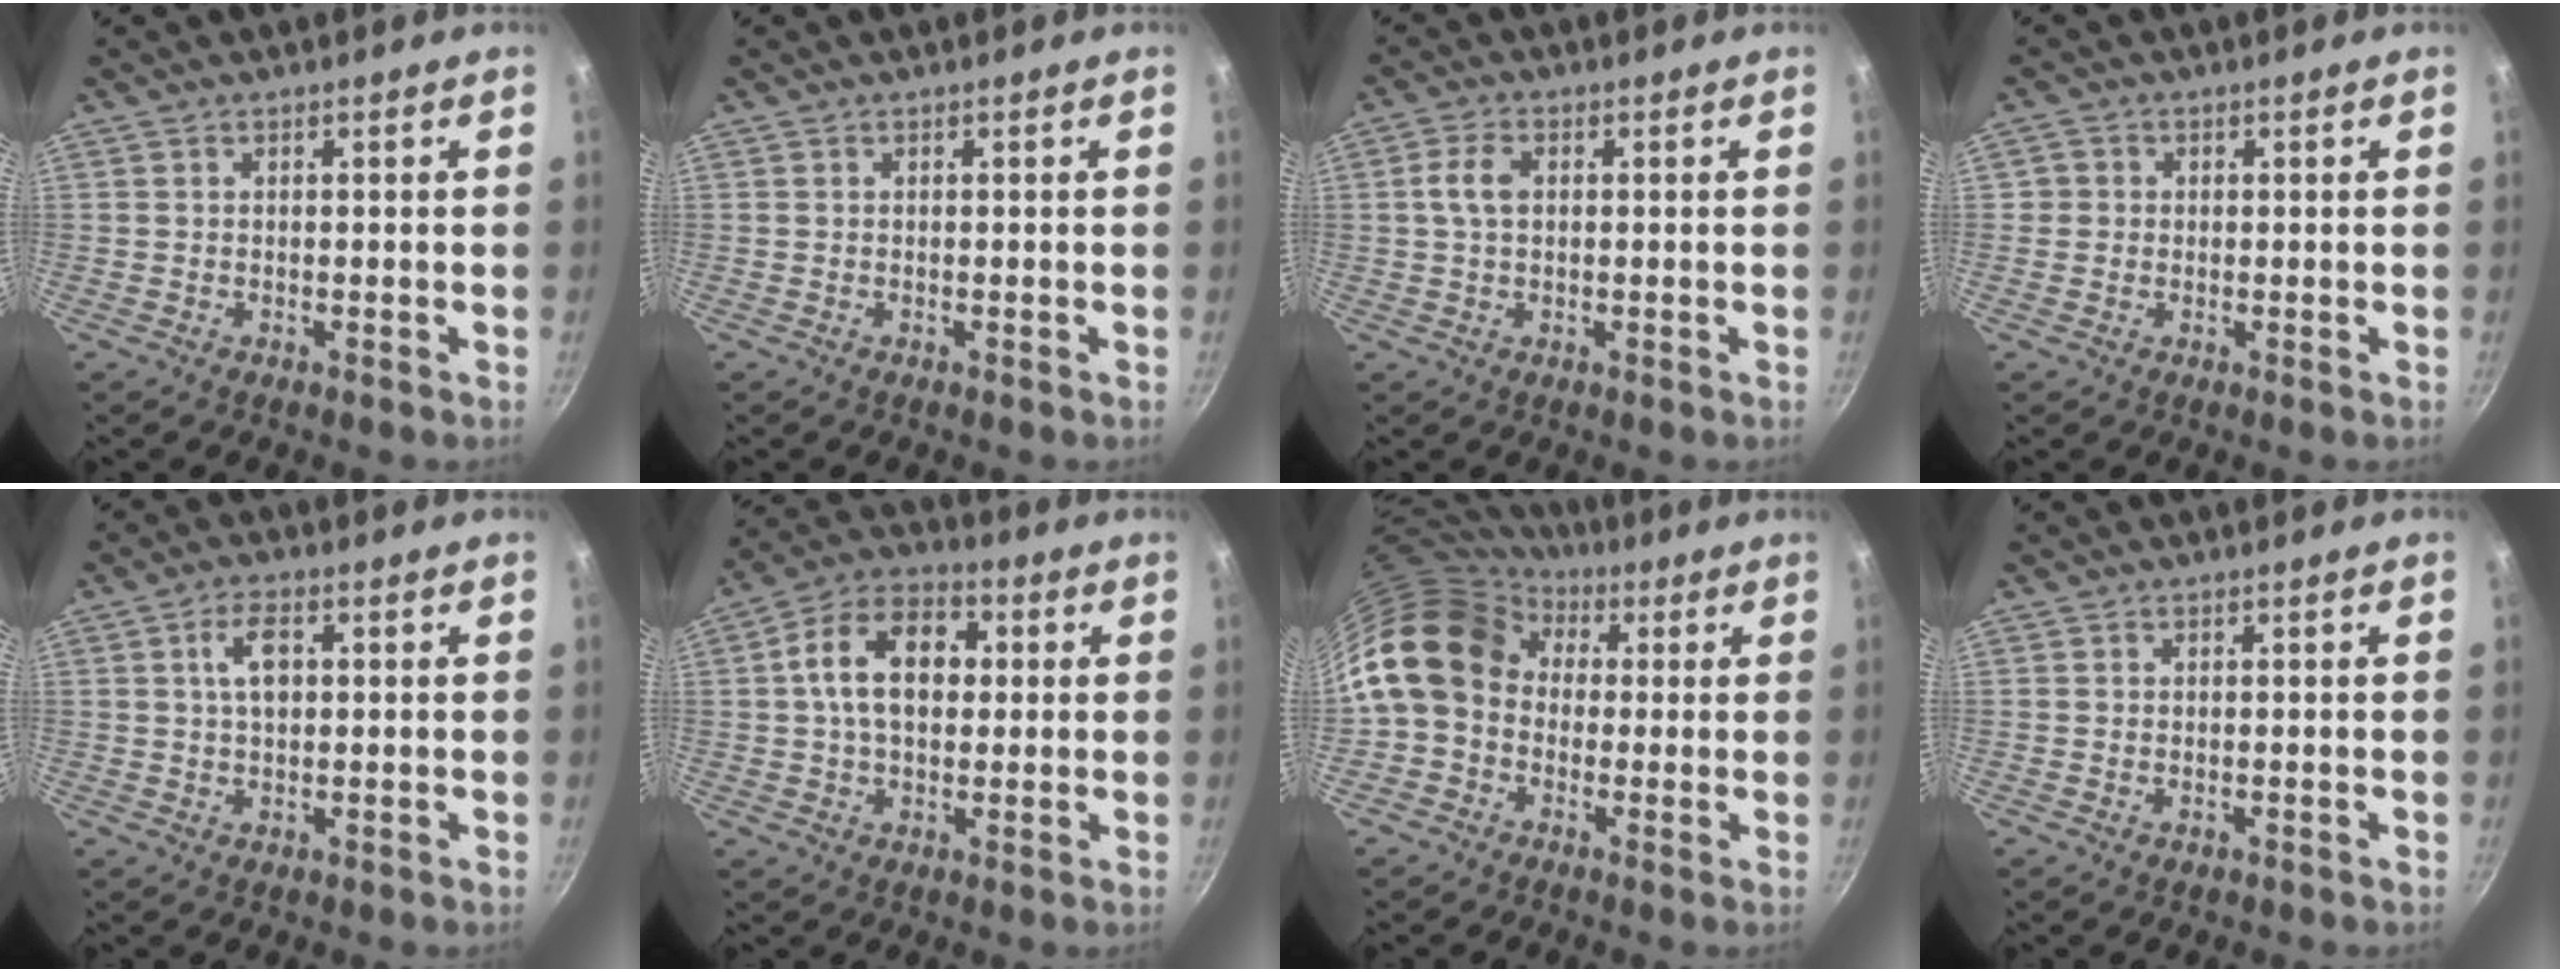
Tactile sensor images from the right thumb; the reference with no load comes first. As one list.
[{"total": 0.0}, {"total": 4.6, "force": [0.7, 2.8, 3.5], "torque": [-0.070, 0.010, 0.010]}, {"total": 2.1, "force": [-0.1, 2.0, 0.5], "torque": [0.006, 0.006, -0.005]}, {"total": 5.5, "force": [1.0, 3.0, 4.5], "torque": [-0.071, 0.005, 0.015]}, {"total": 13.6, "force": [1.8, 9.2, 9.9], "torque": [-0.134, 0.024, 0.013]}, {"total": 14.8, "force": [2.2, 11.9, 8.4], "torque": [-0.138, 0.030, 0.020]}, {"total": 0.8, "force": [-0.2, 0.5, 0.5], "torque": [-0.007, 0.000, -0.005]}]